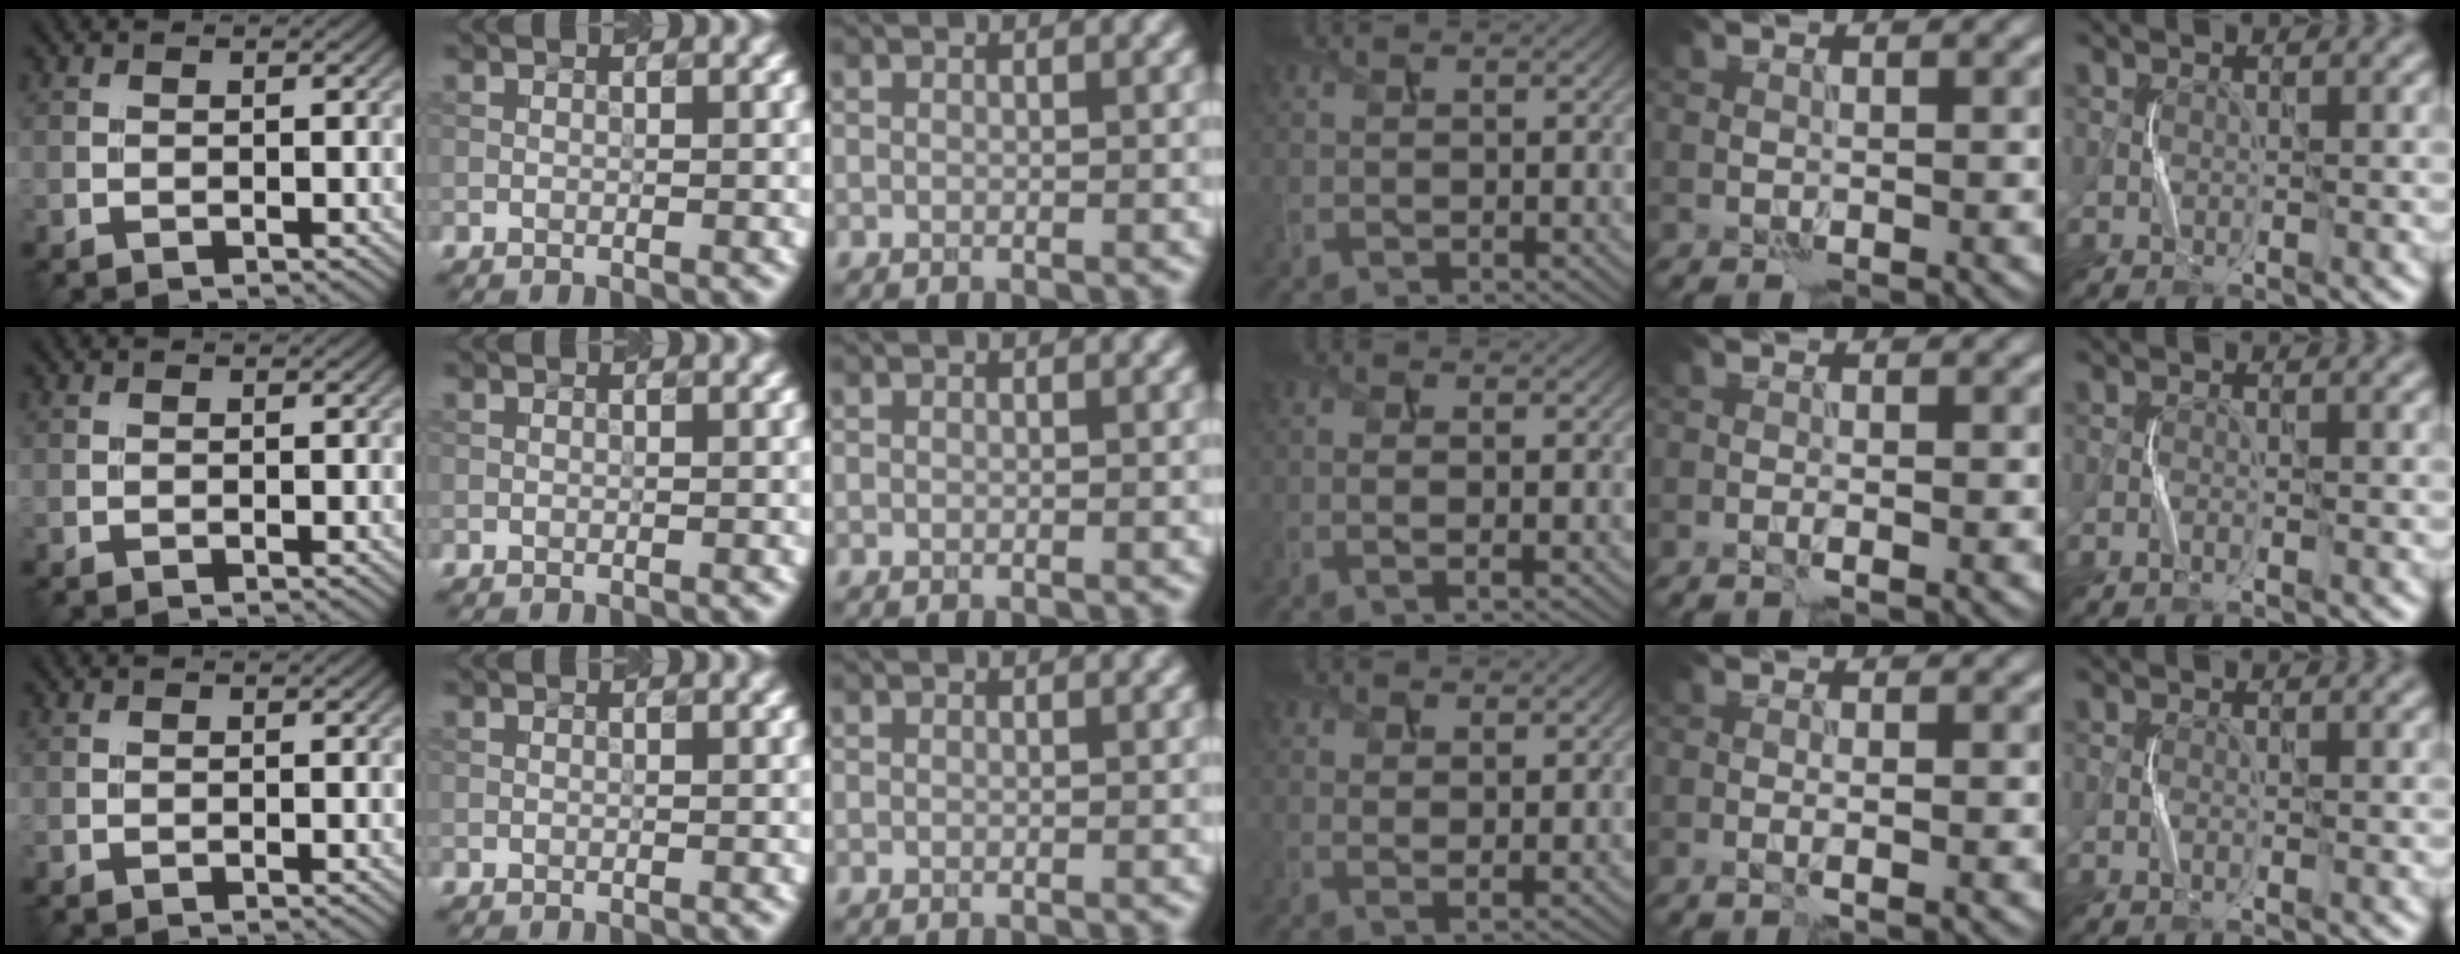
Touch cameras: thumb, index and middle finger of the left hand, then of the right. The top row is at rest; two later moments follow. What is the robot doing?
{"motion": "squeeze", "object": "sponge"}